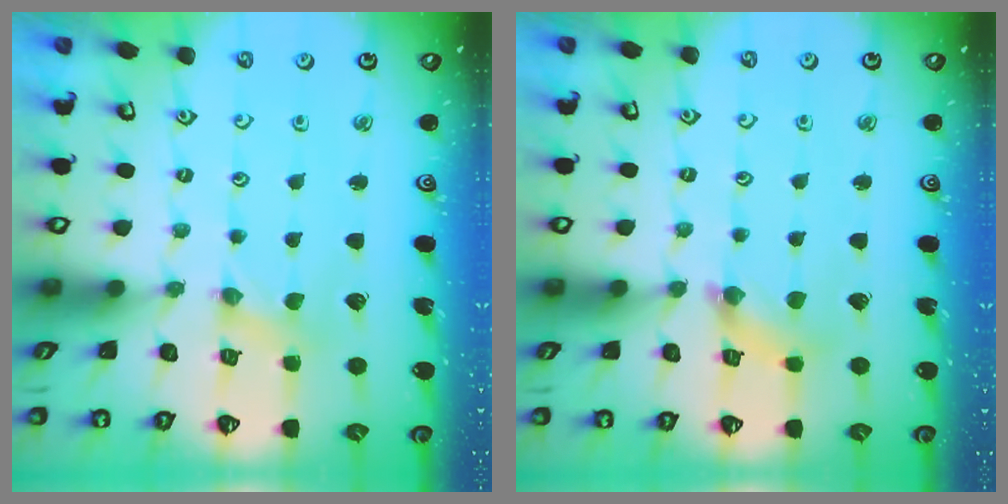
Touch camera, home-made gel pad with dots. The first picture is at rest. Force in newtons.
{"total": 2.4, "press": 2.4, "slide": 0.2}